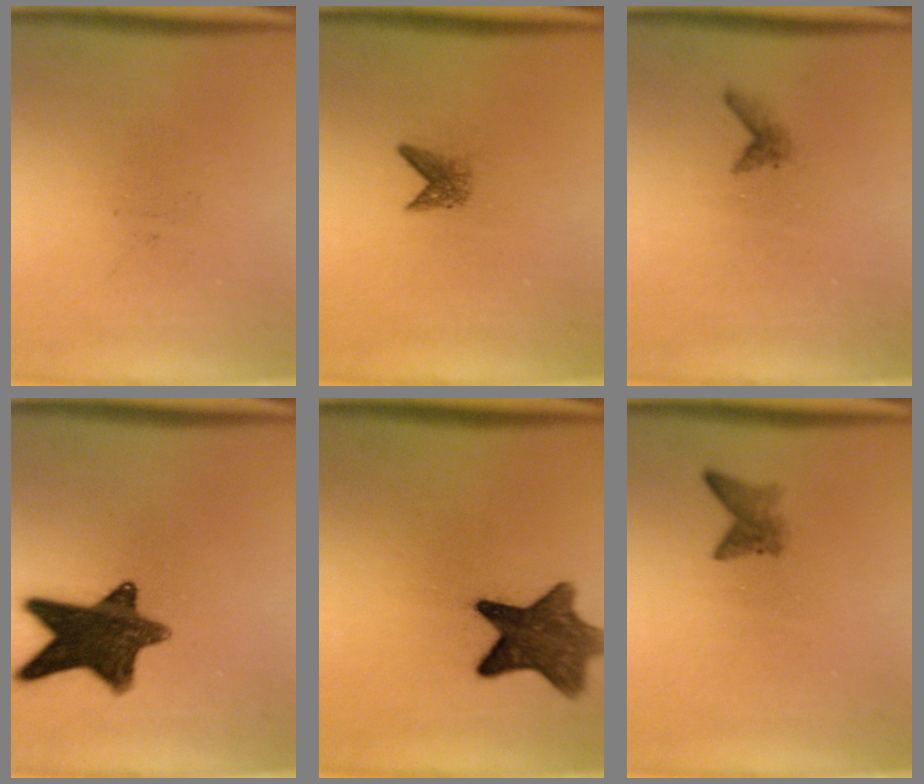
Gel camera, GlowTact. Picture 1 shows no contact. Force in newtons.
{"total": 1.6}
{"total": 0.9}
{"total": 13.0}
{"total": 9.7}
{"total": 1.9}